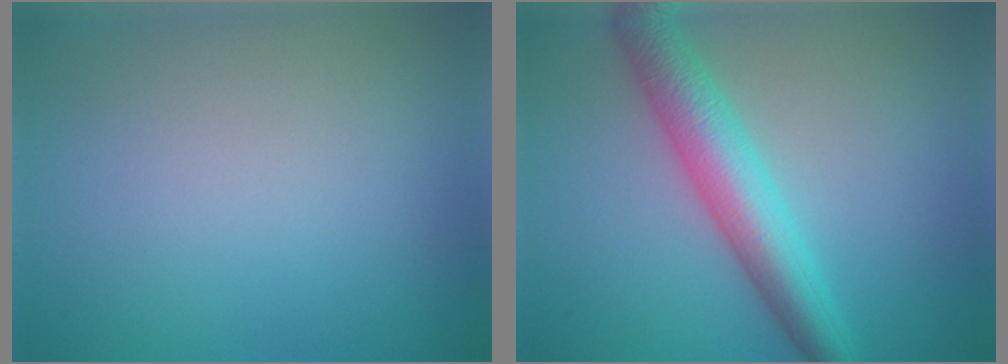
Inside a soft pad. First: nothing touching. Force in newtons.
{"total": 6.0, "press": 6.0, "slide": 0.0}